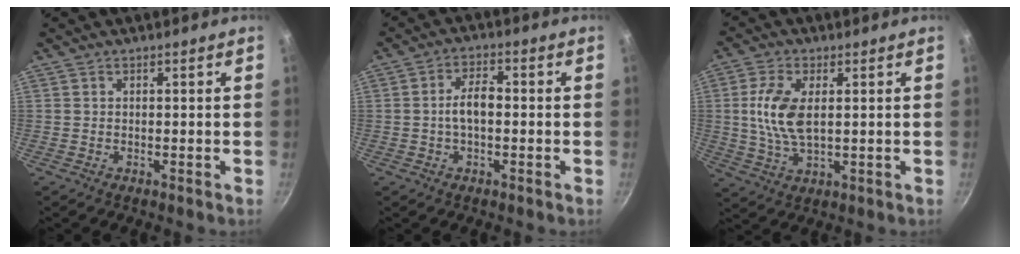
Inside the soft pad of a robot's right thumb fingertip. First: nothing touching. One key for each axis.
{"total": 5.2, "fx": -0.4, "fy": 2.7, "fz": 4.4, "tx": -0.074, "ty": 0.024, "tz": -0.013}
{"total": 9.3, "fx": 1.3, "fy": 4.8, "fz": 7.8, "tx": -0.156, "ty": 0.000, "tz": 0.026}